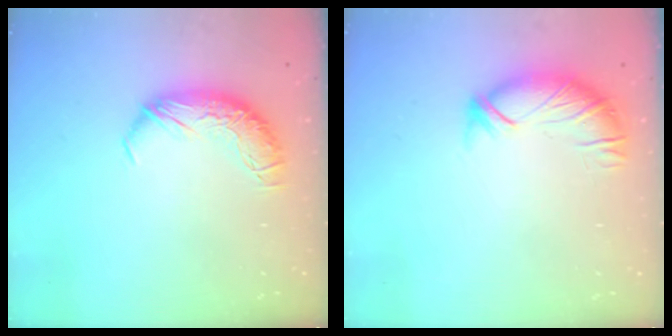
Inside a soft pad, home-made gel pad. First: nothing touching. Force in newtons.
{"total": 3.5, "press": 3.2, "slide": 1.3}